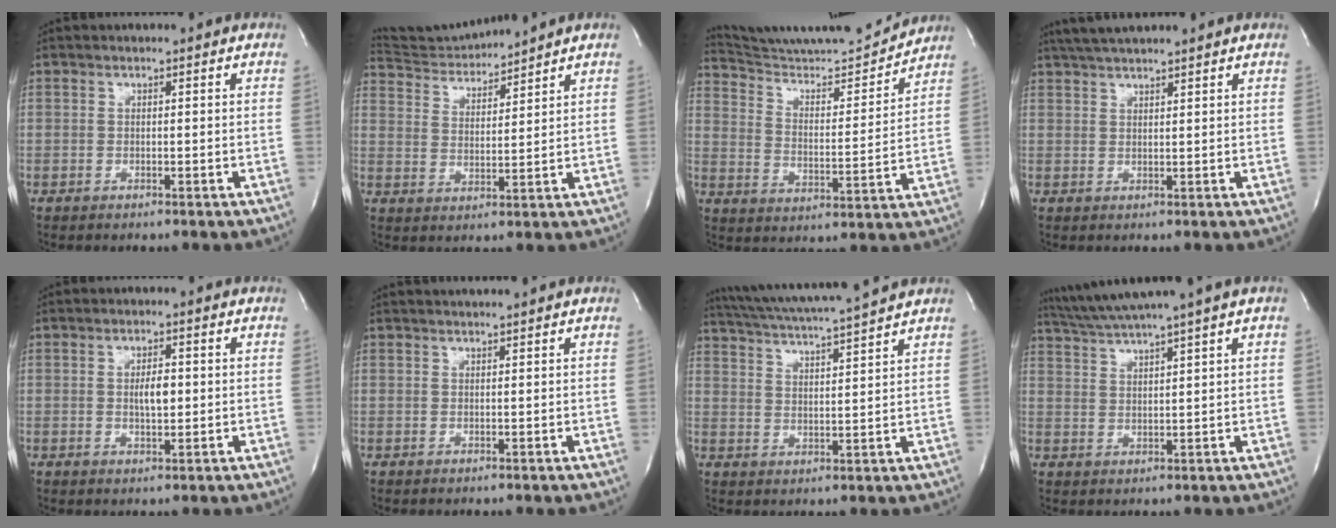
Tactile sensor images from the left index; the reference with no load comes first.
{"total": 7.1, "force": [7.0, -1.0, -0.3], "torque": [-0.007, 0.003, 0.140]}
{"total": 16.3, "force": [15.9, -0.2, 3.7], "torque": [-0.069, -0.040, 0.248]}
{"total": 5.9, "force": [5.2, 0.1, 2.8], "torque": [-0.051, 0.023, 0.089]}
{"total": 3.1, "force": [-0.2, 1.1, 2.9], "torque": [-0.049, -0.010, -0.004]}
{"total": 2.5, "force": [2.3, -0.5, 0.8], "torque": [-0.006, 0.006, 0.032]}
{"total": 13.7, "force": [12.5, -1.0, 5.6], "torque": [-0.108, -0.005, 0.189]}
{"total": 7.9, "force": [6.5, -2.2, 4.0], "torque": [-0.070, 0.003, 0.113]}